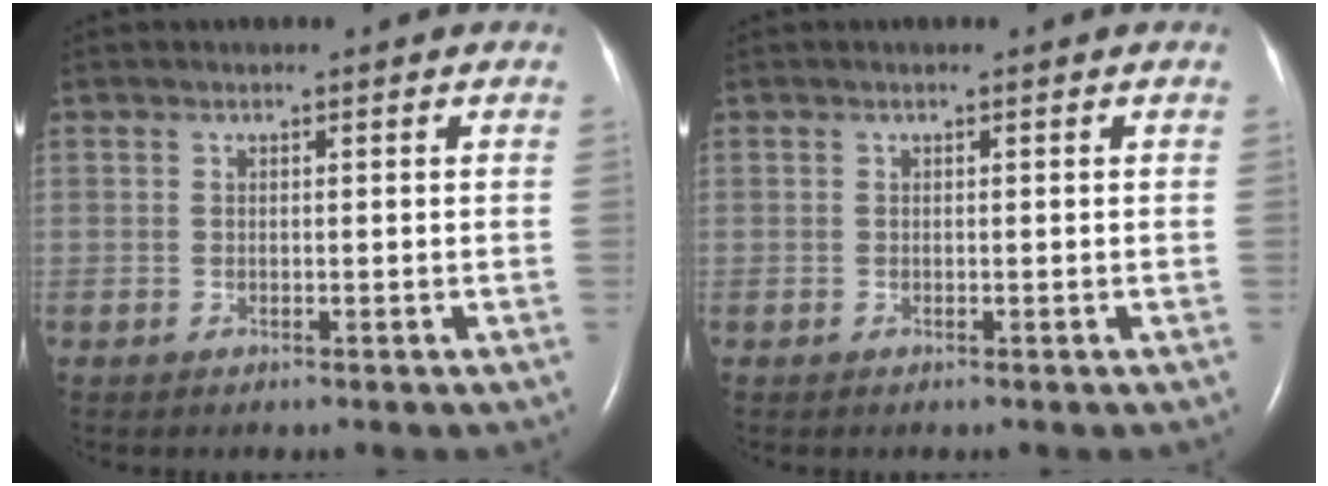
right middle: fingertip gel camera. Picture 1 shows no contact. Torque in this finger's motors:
{"motor_torque": [-0.01, 0.05, 0.00, 0.00]}